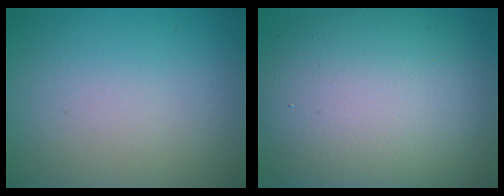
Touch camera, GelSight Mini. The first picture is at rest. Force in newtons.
{"total": 13.1, "press": 13.1, "slide": 0.8}